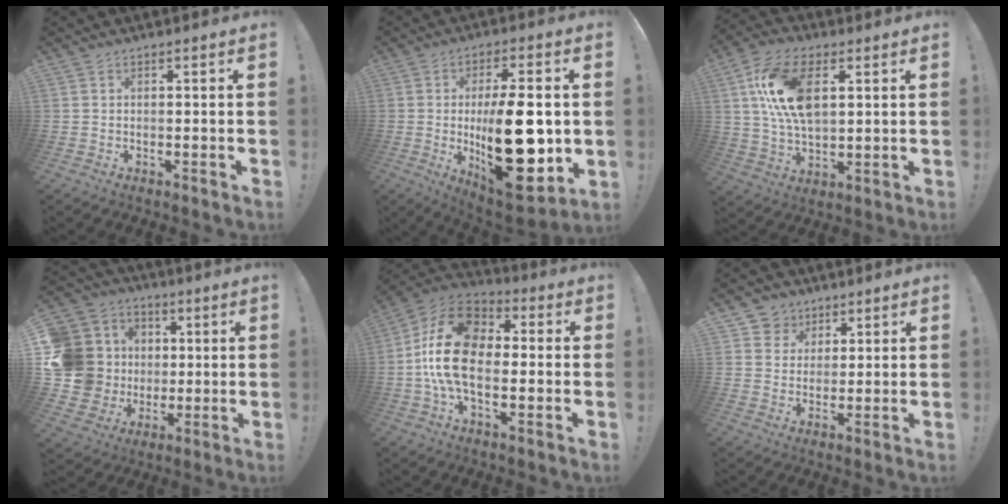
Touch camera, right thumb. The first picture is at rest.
{"total": 25.5, "force": [-2.0, 10.7, 23.1], "torque": [-0.364, -0.016, -0.019]}
{"total": 16.0, "force": [4.5, 9.0, 12.4], "torque": [-0.242, -0.004, 0.081]}
{"total": 17.9, "force": [1.3, 16.0, 7.9], "torque": [-0.171, 0.004, 0.057]}
{"total": 18.6, "force": [-1.0, 12.2, 14.0], "torque": [-0.249, 0.022, -0.014]}
{"total": 6.6, "force": [3.1, 5.7, 0.5], "torque": [-0.010, -0.025, 0.062]}